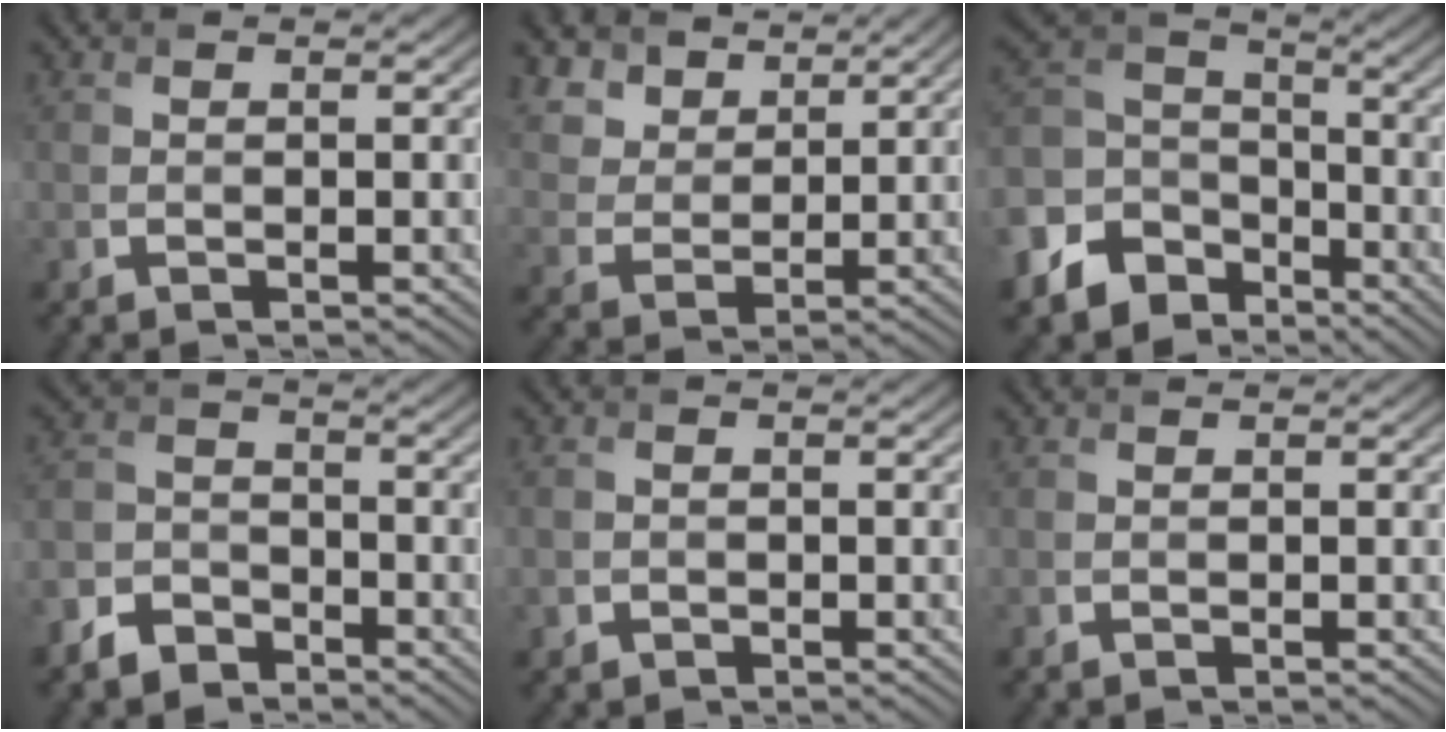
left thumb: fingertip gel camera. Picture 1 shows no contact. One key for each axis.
{"total": 7.5, "fx": 5.3, "fy": 4.4, "fz": 3.1, "tx": -0.095, "ty": -0.009, "tz": 0.116}
{"total": 11.8, "fx": -6.3, "fy": 8.9, "fz": 4.5, "tx": -0.165, "ty": -0.028, "tz": -0.123}
{"total": 5.8, "fx": -4.1, "fy": 3.6, "fz": 1.9, "tx": -0.045, "ty": 0.000, "tz": -0.096}
{"total": 1.3, "fx": -0.5, "fy": 1.2, "fz": 0.2, "tx": 0.000, "ty": -0.005, "tz": -0.011}
{"total": 0.0}